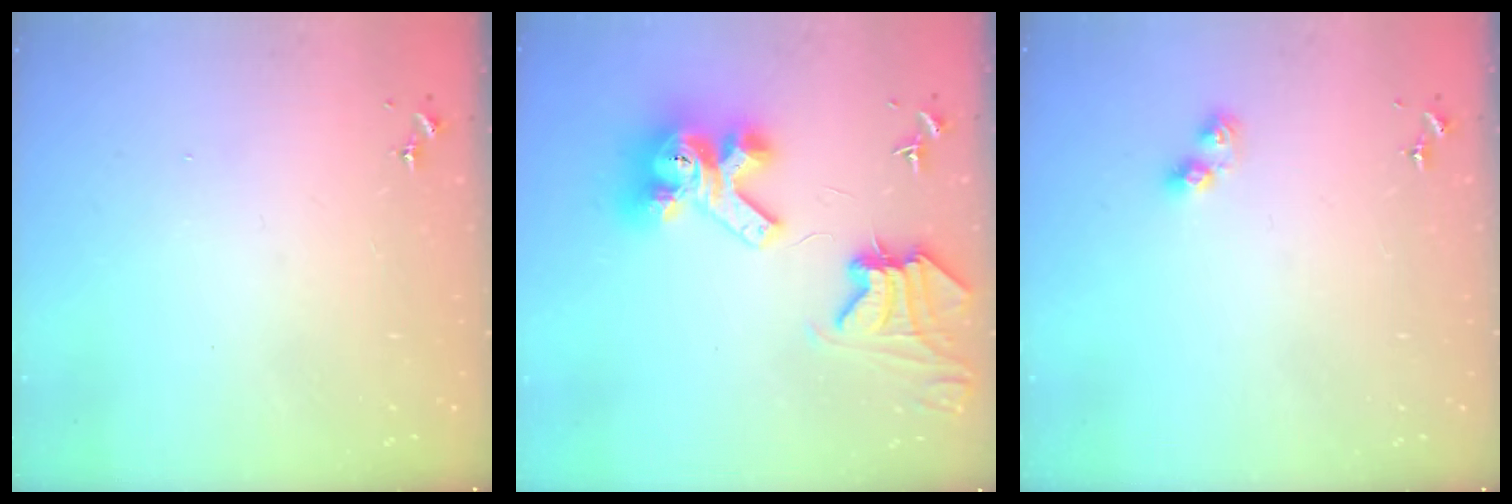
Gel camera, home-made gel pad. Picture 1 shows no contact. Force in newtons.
{"total": 13.7, "press": 13.6, "slide": 1.6}
{"total": 6.2, "press": 6.1, "slide": 0.8}